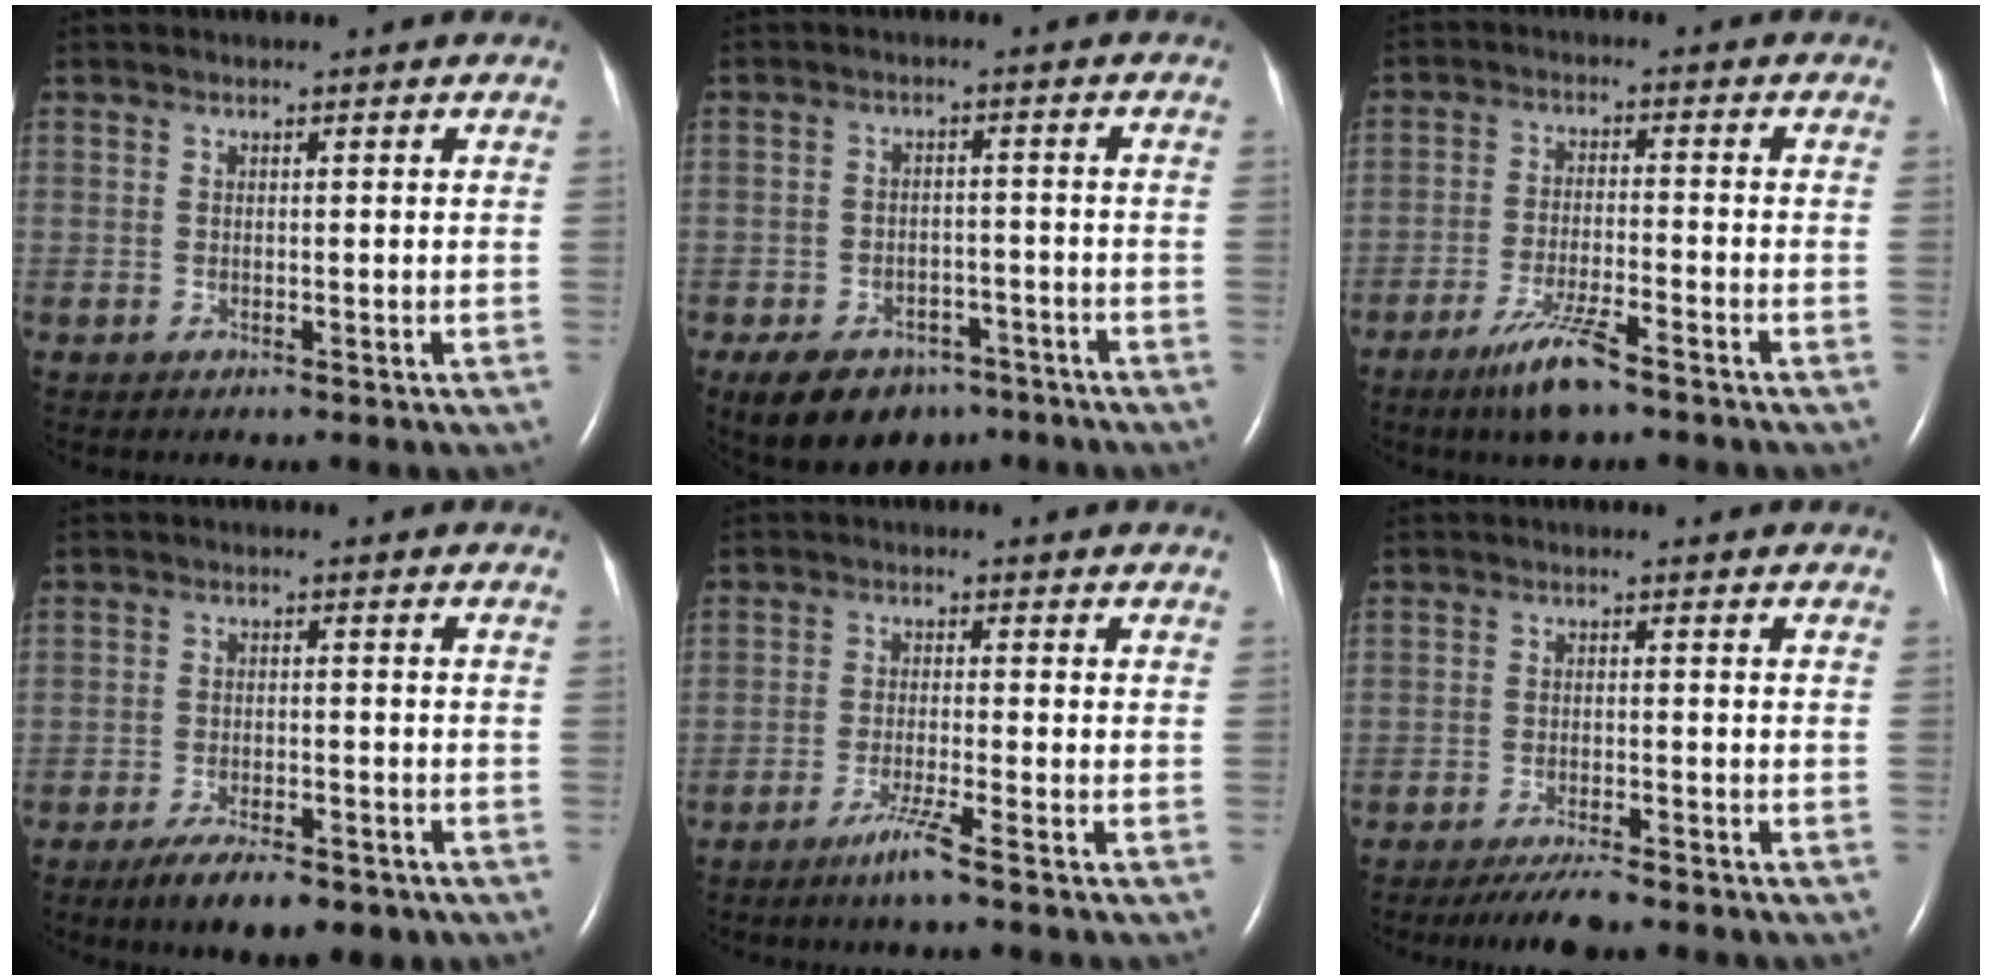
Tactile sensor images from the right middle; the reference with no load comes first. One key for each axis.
{"total": 11.0, "fx": -7.4, "fy": 6.6, "fz": 4.6, "tx": -0.083, "ty": 0.009, "tz": -0.107}
{"total": 7.1, "fx": -5.0, "fy": 0.7, "fz": 5.0, "tx": -0.105, "ty": -0.014, "tz": -0.090}
{"total": 8.2, "fx": -5.9, "fy": 2.7, "fz": 4.9, "tx": -0.073, "ty": -0.007, "tz": -0.088}
{"total": 4.0, "fx": -2.7, "fy": -0.9, "fz": 2.7, "tx": -0.060, "ty": -0.011, "tz": -0.057}
{"total": 4.8, "fx": -4.2, "fy": 0.2, "fz": 2.3, "tx": -0.043, "ty": -0.013, "tz": -0.072}